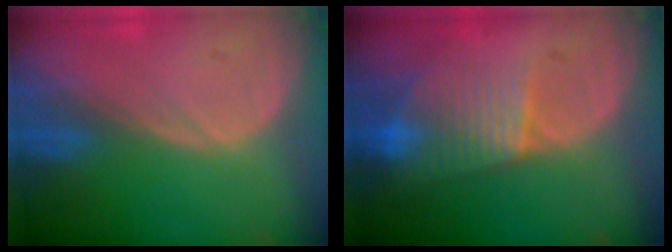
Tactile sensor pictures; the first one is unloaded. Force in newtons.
{"total": 7.5, "press": 7.0, "slide": 2.8}